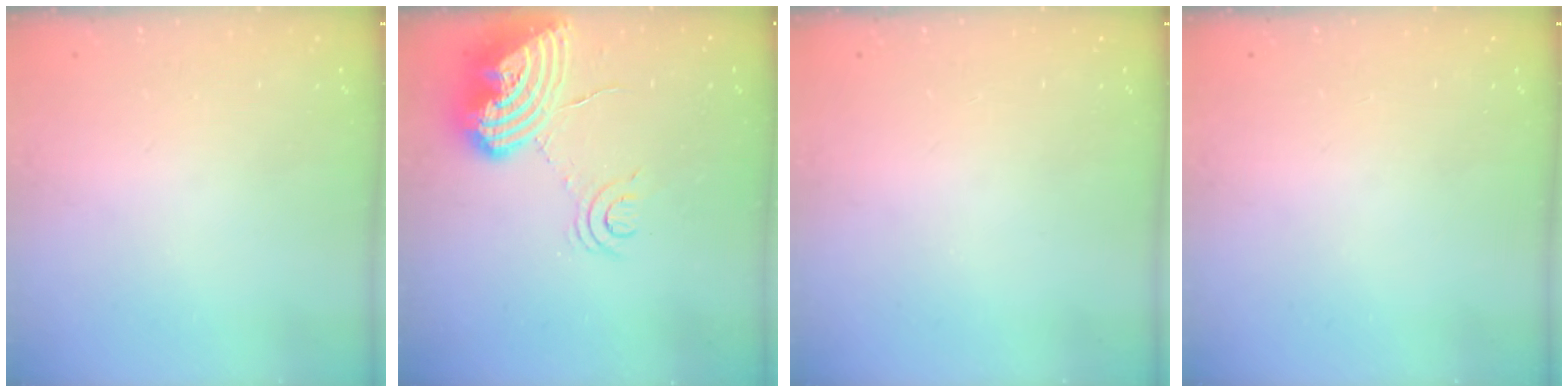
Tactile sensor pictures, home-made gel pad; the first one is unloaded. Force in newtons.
{"total": 17.2, "press": 17.1, "slide": 2.0}
{"total": 0.0}
{"total": 0.0}